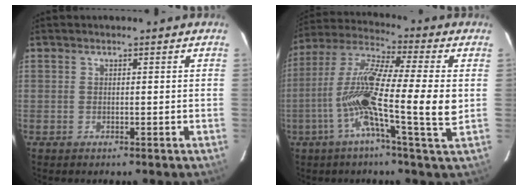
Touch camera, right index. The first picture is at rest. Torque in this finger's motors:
{"motor_torque": [0.78, -0.25, 1.05, 0.21]}